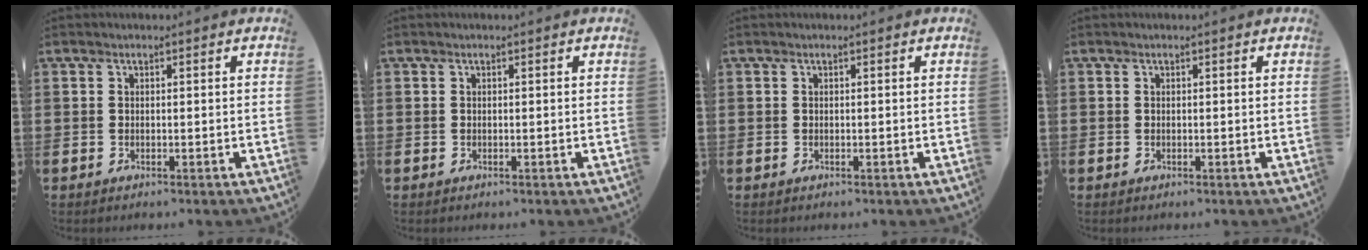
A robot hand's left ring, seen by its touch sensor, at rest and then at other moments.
{"total": 0.0}
{"total": 0.0}
{"total": 0.0}